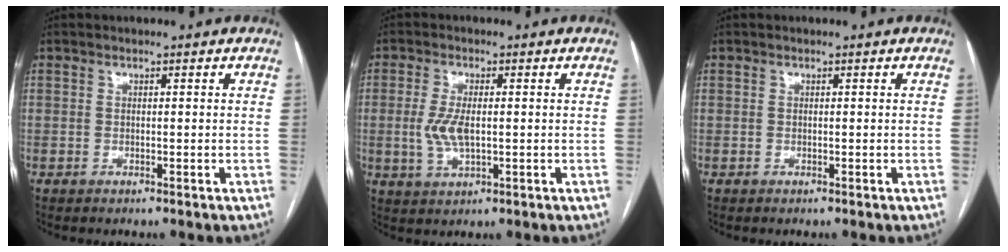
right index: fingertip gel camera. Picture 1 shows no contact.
{"total": 5.2, "force": [-0.2, 1.9, 4.8], "torque": [-0.110, -0.003, 0.001]}
{"total": 0.0}